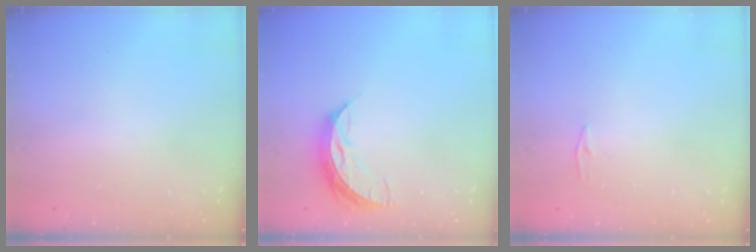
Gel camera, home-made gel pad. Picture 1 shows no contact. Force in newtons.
{"total": 8.1, "press": 8.0, "slide": 0.6}
{"total": 3.8, "press": 3.7, "slide": 0.5}